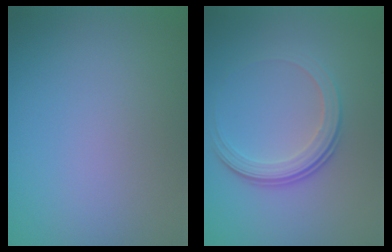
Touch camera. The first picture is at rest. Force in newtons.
{"total": 3.6, "press": 2.5, "slide": 2.5}